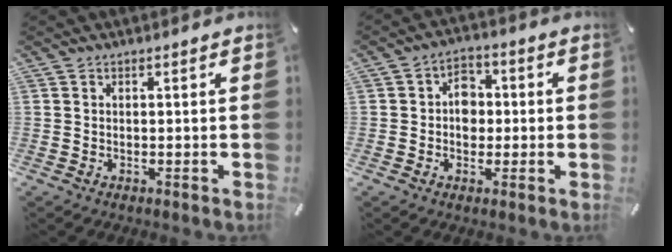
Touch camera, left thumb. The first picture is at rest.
{"total": 5.9, "force": [-0.4, 5.0, 3.2], "torque": [-0.040, 0.006, -0.011]}